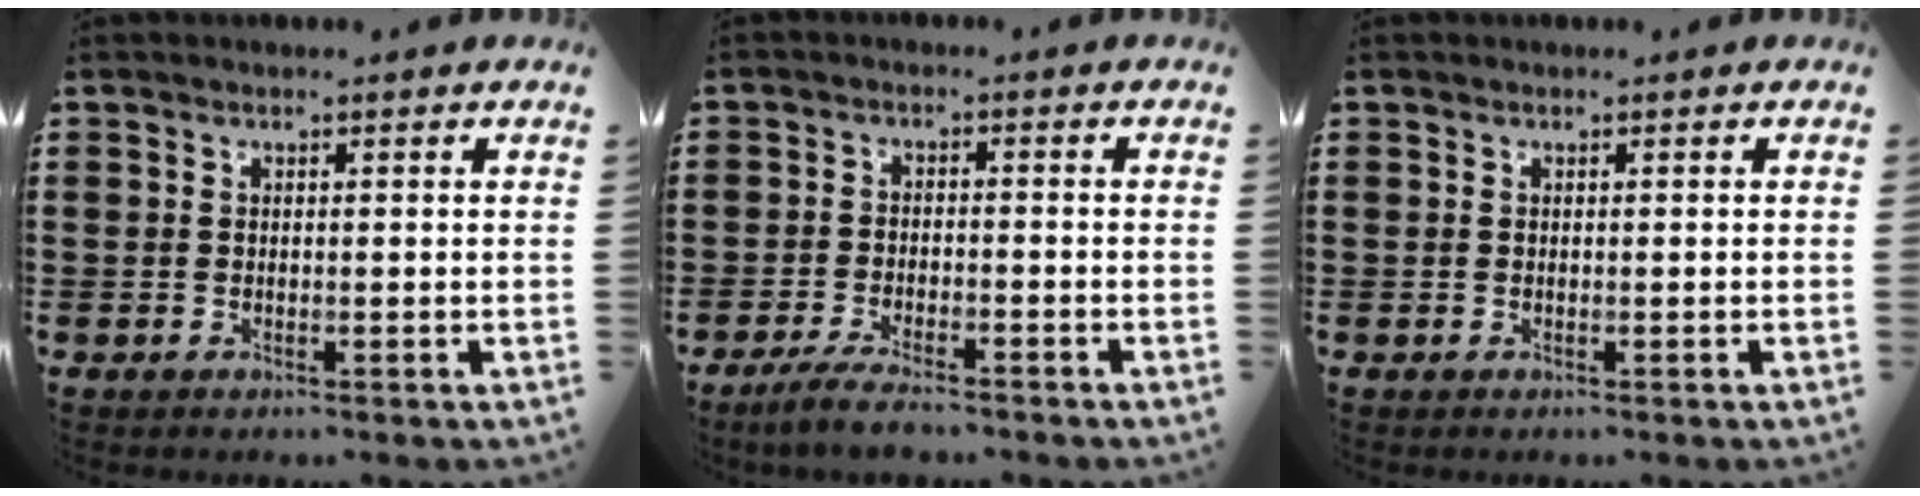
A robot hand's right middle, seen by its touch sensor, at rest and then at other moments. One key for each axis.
{"total": 3.9, "fx": -3.5, "fy": 0.4, "fz": 1.8, "tx": -0.036, "ty": -0.001, "tz": -0.068}
{"total": 0.0}